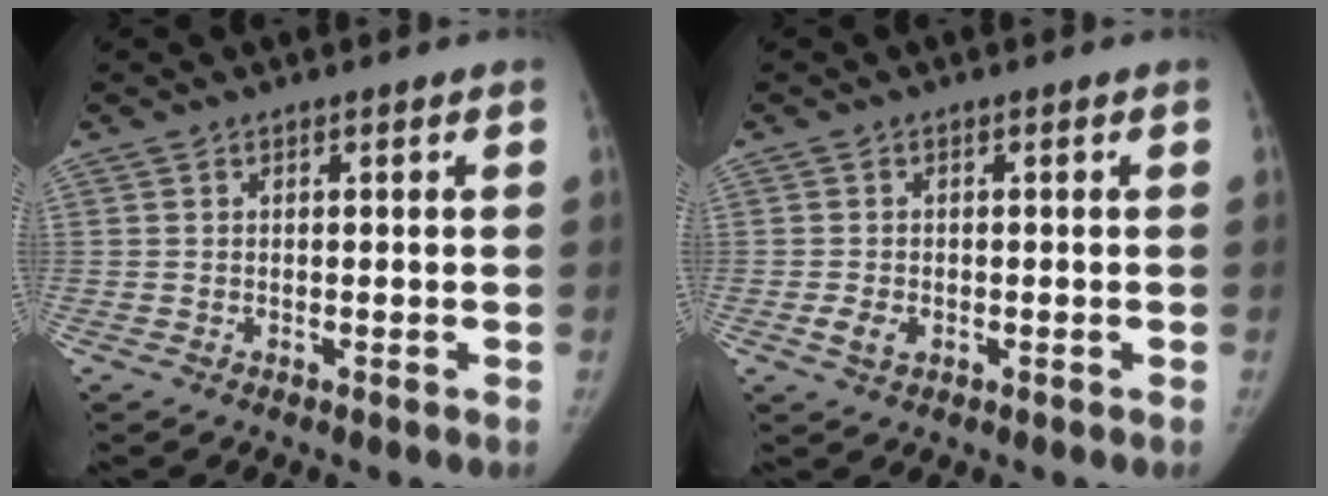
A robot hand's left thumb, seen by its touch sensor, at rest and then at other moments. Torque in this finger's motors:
{"motor_torque": [-0.03, 0.58, 0.10, -0.51, 0.06]}